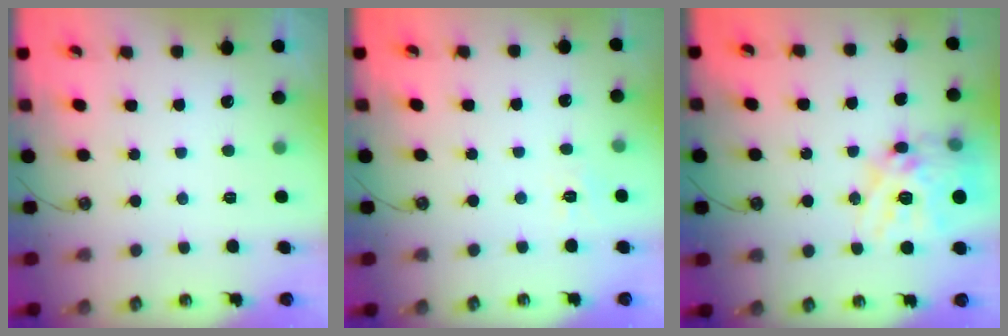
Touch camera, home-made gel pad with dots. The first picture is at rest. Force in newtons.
{"total": 2.5, "press": 2.5, "slide": 0.5}
{"total": 17.8, "press": 17.7, "slide": 1.6}